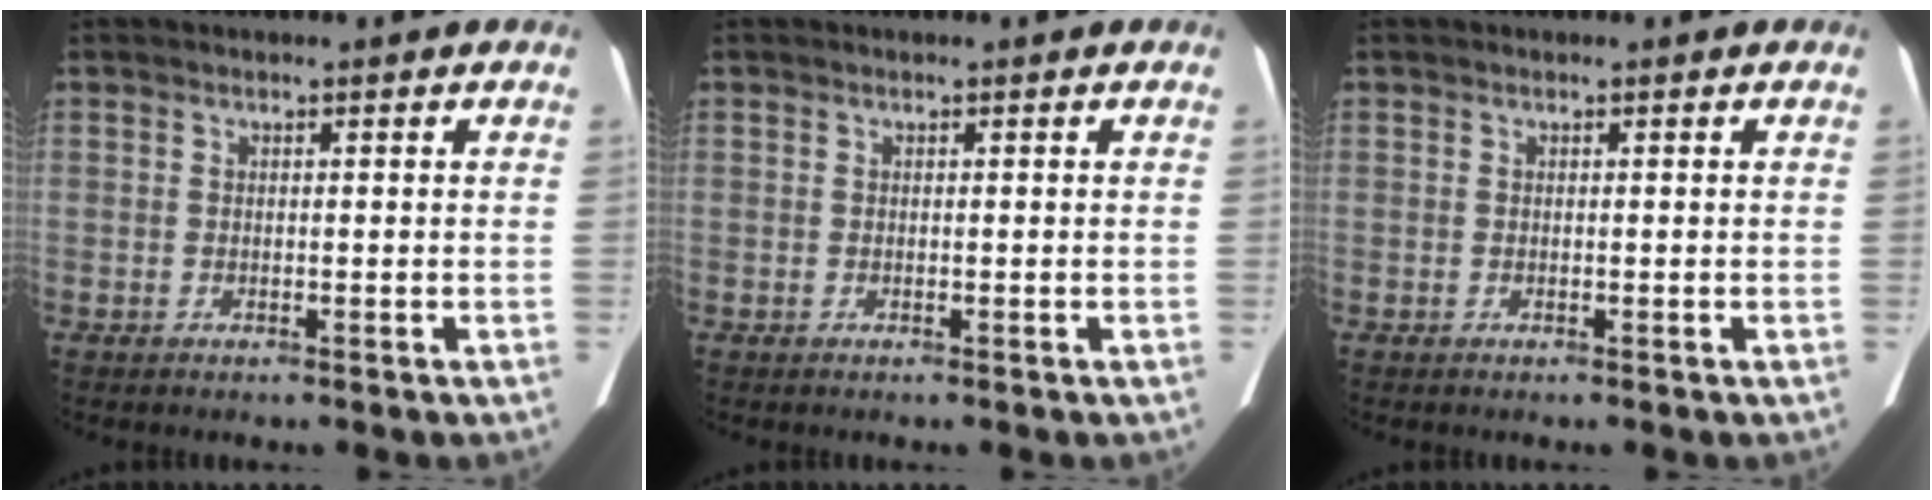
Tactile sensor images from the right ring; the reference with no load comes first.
{"total": 0.0}
{"total": 0.0}